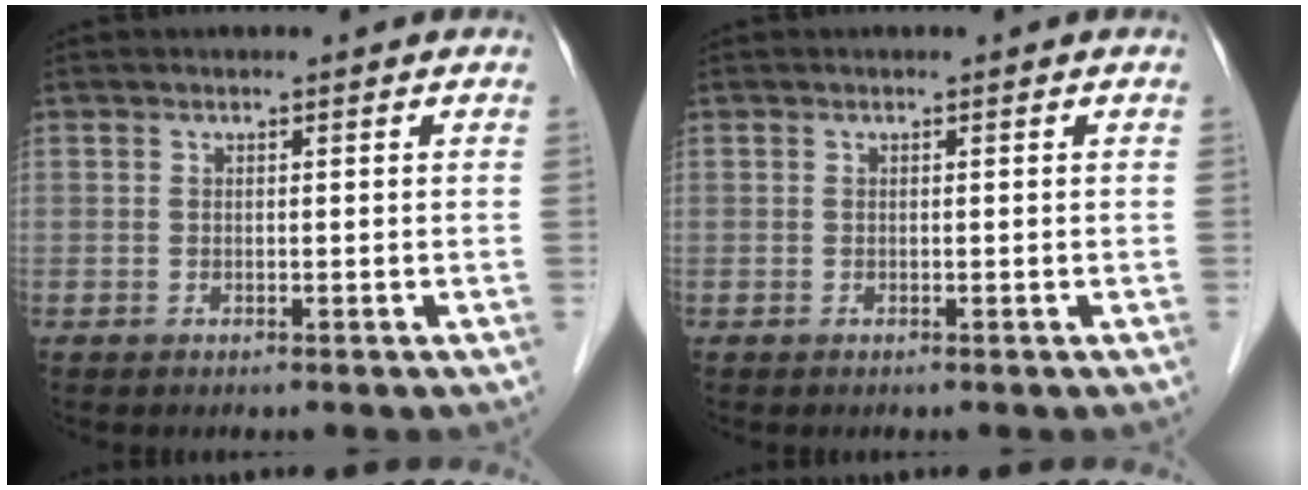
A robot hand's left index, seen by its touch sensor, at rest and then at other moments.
{"total": 0.0}